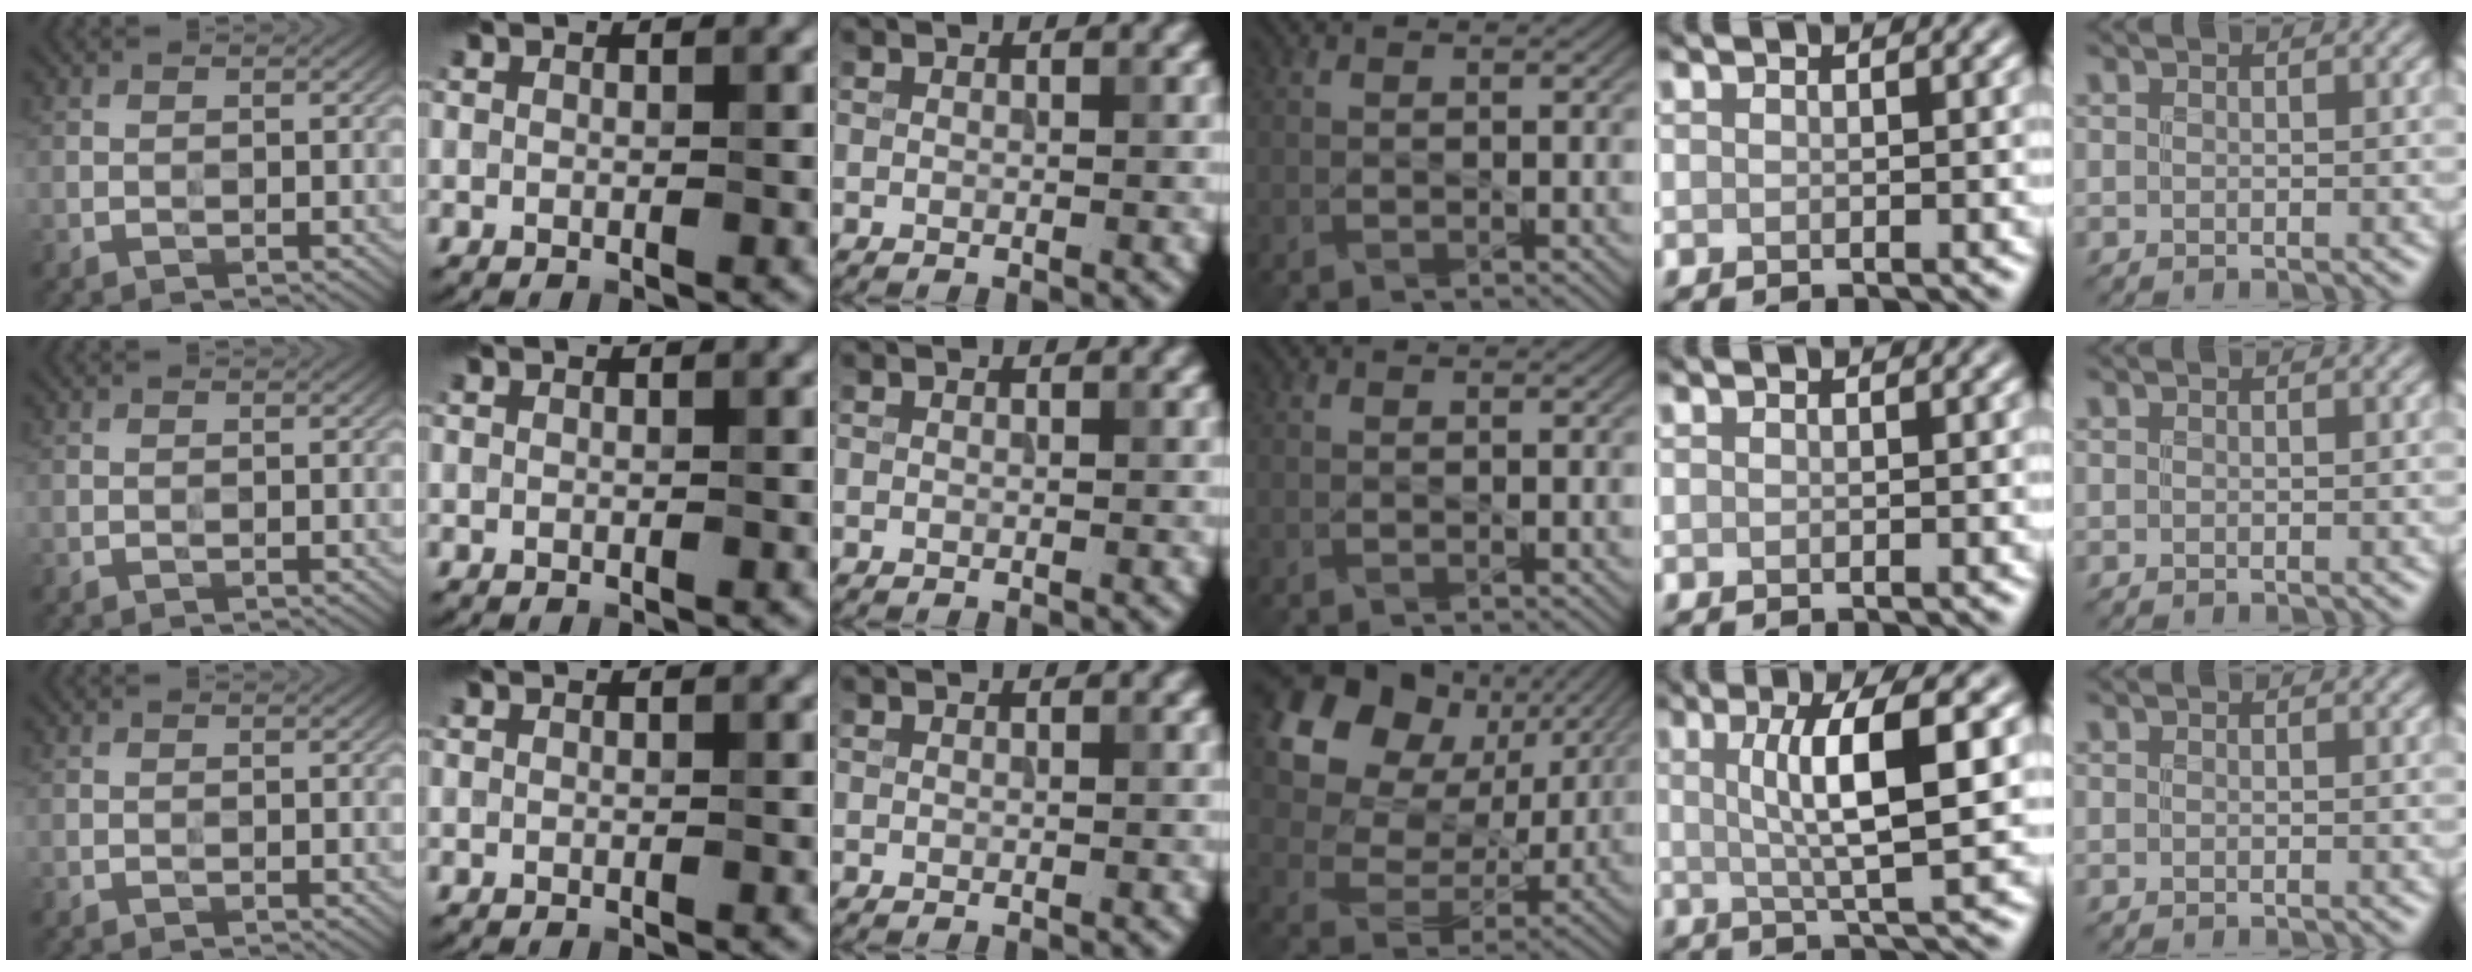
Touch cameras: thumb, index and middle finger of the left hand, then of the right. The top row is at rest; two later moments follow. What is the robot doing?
{"motion": "wipe", "object": "measuring cup"}